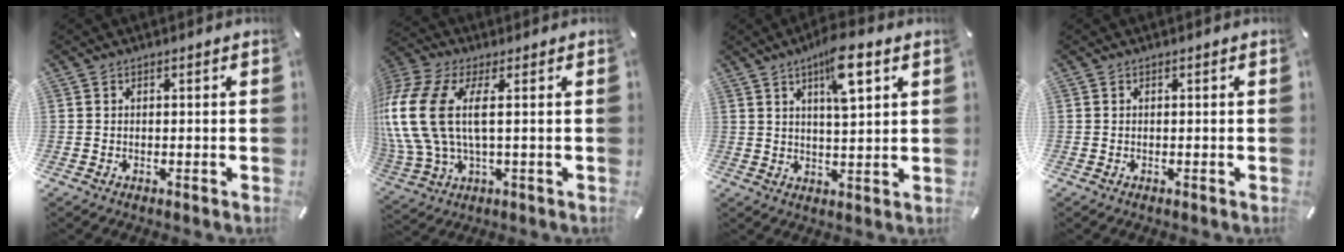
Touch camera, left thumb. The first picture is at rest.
{"total": 14.9, "force": [2.4, 7.6, 12.6], "torque": [-0.294, -0.012, 0.042]}
{"total": 9.5, "force": [5.1, 2.6, 7.5], "torque": [-0.124, -0.014, 0.083]}
{"total": 0.0}